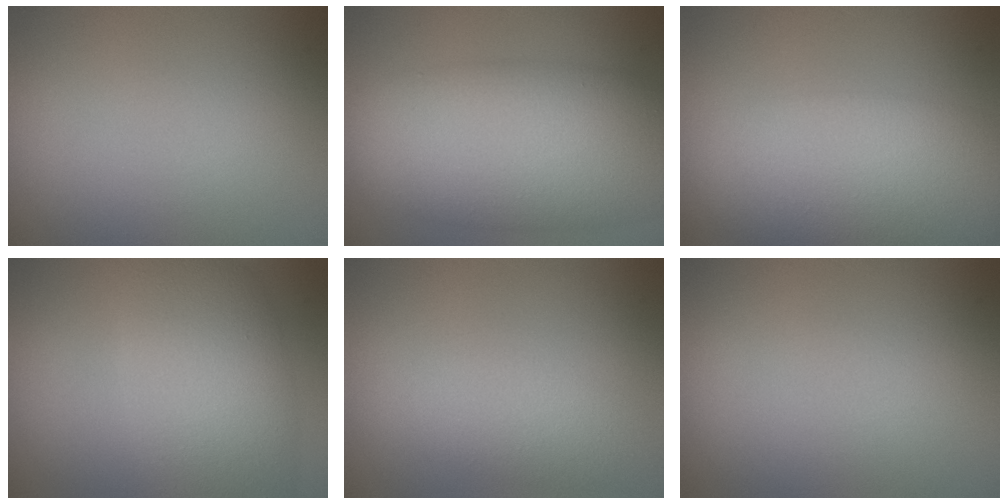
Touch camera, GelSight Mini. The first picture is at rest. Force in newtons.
{"total": 11.4, "press": 11.4, "slide": 0.5}
{"total": 9.8, "press": 9.8, "slide": 0.6}
{"total": 7.8, "press": 7.8, "slide": 0.4}
{"total": 3.2, "press": 3.2, "slide": 0.0}
{"total": 0.0}